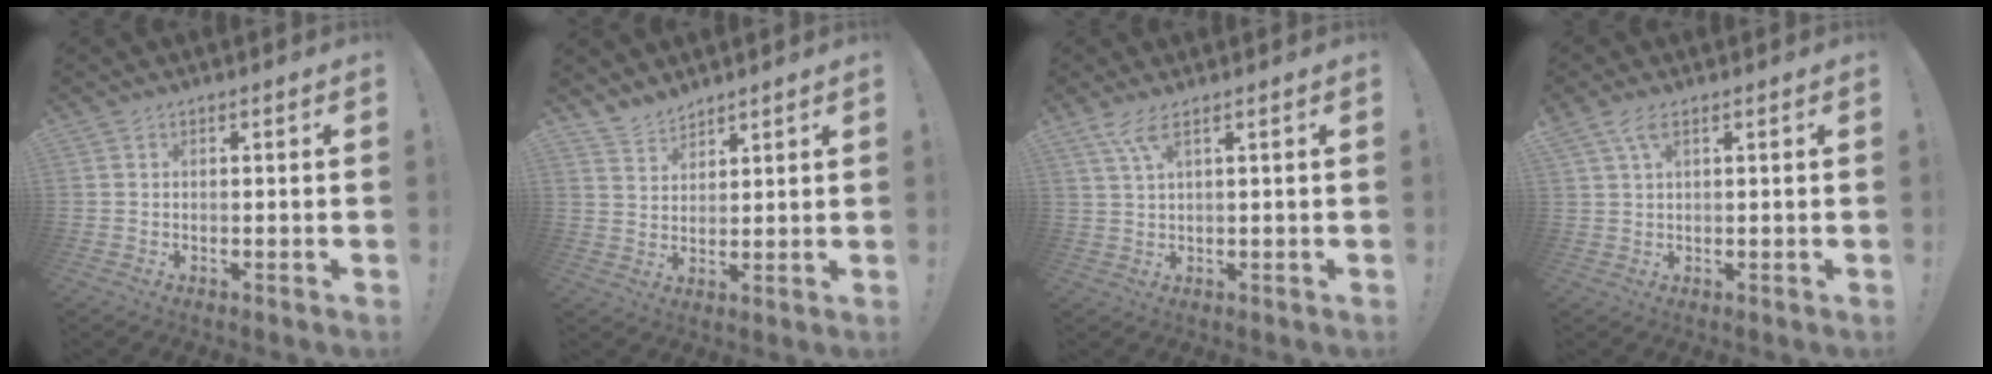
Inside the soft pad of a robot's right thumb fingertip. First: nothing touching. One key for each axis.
{"total": 4.9, "fx": 4.6, "fy": 1.7, "fz": 0.6, "tx": -0.018, "ty": -0.032, "tz": 0.088}
{"total": 4.2, "fx": 2.5, "fy": 0.6, "fz": 3.3, "tx": -0.072, "ty": -0.006, "tz": 0.045}
{"total": 3.6, "fx": 1.8, "fy": 1.2, "fz": 2.8, "tx": -0.061, "ty": 0.001, "tz": 0.034}